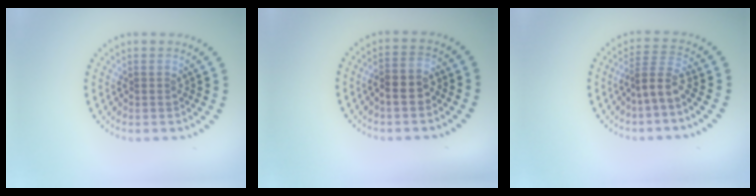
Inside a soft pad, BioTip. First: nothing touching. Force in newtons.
{"total": 2.6, "press": 2.4, "slide": 0.8}
{"total": 2.9, "press": 2.1, "slide": 2.1}